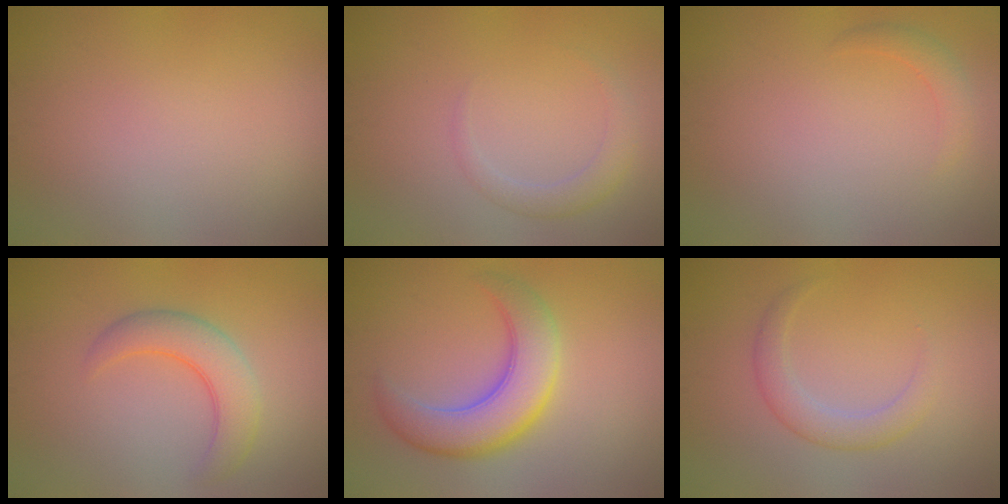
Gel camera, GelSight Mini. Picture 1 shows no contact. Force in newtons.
{"total": 1.9, "press": 1.9, "slide": 0.2}
{"total": 1.4, "press": 1.4, "slide": 0.0}
{"total": 4.1, "press": 4.1, "slide": 0.2}
{"total": 6.5, "press": 6.5, "slide": 0.4}
{"total": 2.6, "press": 2.6, "slide": 0.1}